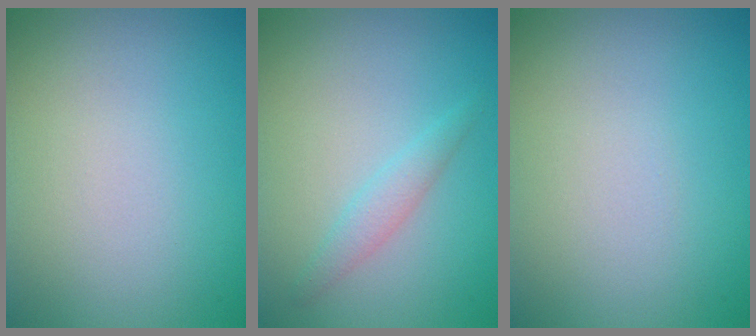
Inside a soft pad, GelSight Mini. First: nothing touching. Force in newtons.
{"total": 1.4, "press": 1.4, "slide": 0.1}
{"total": 0.0}